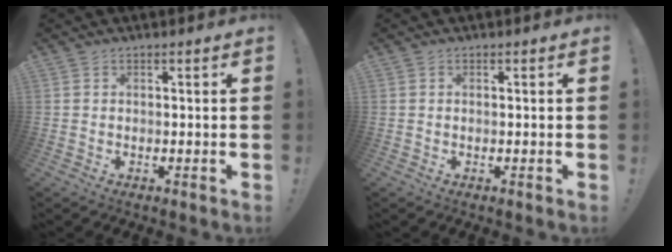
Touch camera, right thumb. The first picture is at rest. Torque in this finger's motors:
{"motor_torque": [-0.25, 0.39, -0.20, 0.25, 0.00]}